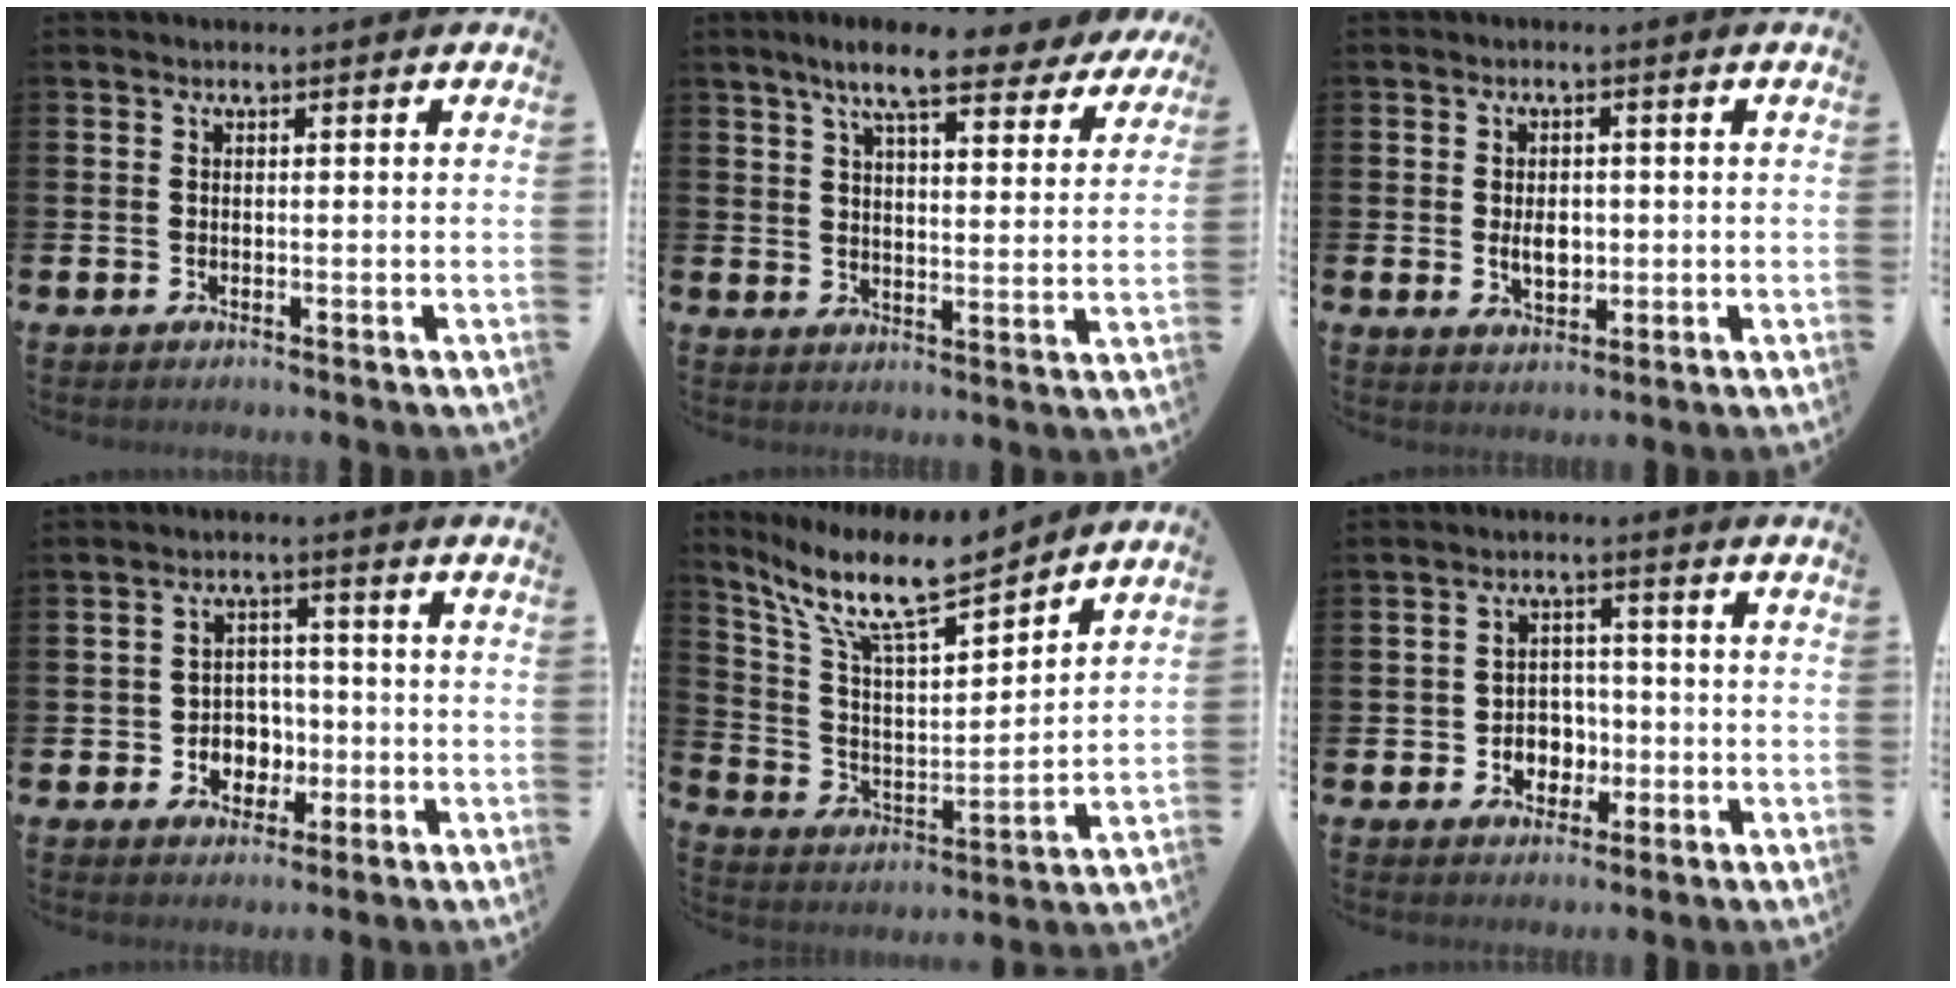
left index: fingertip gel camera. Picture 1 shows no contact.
{"total": 9.1, "force": [7.8, 1.6, 4.4], "torque": [-0.097, -0.028, 0.136]}
{"total": 3.3, "force": [0.0, 2.3, 2.5], "torque": [-0.032, 0.002, -0.006]}
{"total": 4.1, "force": [-0.9, 3.8, 1.2], "torque": [-0.025, 0.002, -0.026]}
{"total": 11.5, "force": [9.7, 2.2, 5.8], "torque": [-0.146, -0.057, 0.166]}
{"total": 3.8, "force": [-1.1, 3.4, 1.2], "torque": [-0.023, 0.002, -0.029]}